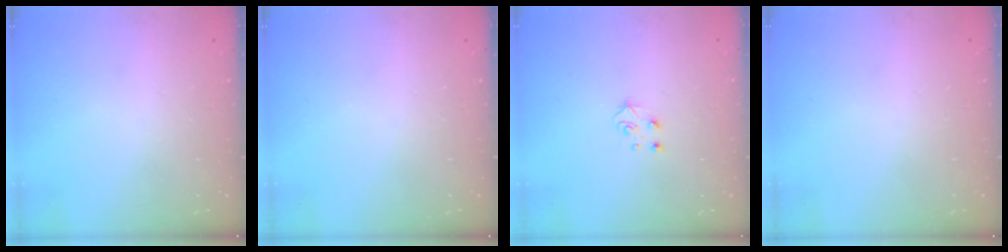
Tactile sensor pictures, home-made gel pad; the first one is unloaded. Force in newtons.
{"total": 0.0}
{"total": 4.8, "press": 4.8, "slide": 0.5}
{"total": 0.0}